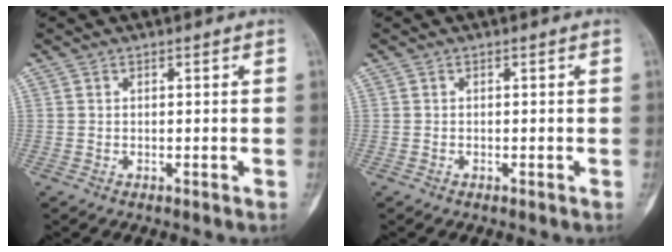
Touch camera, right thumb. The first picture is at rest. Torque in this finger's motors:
{"motor_torque": [-0.02, 0.22, -0.03, 0.01, -0.04]}